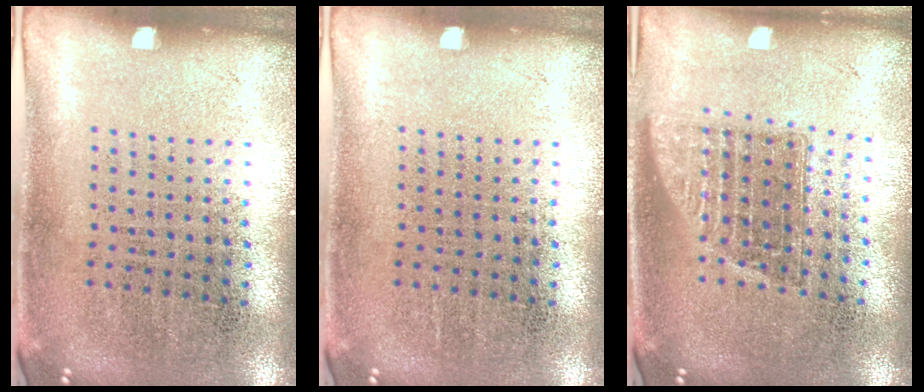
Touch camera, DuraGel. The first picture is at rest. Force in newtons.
{"total": 0.0}
{"total": 1.4, "press": 1.1, "slide": 0.9}